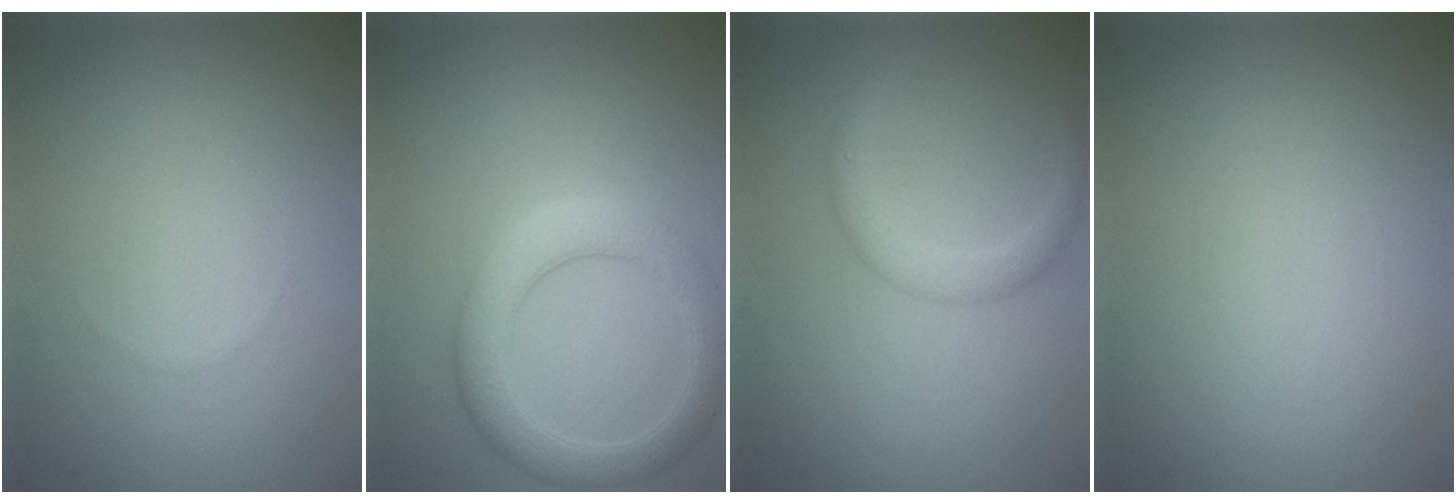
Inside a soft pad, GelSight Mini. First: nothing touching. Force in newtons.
{"total": 4.6, "press": 4.6, "slide": 0.6}
{"total": 2.3, "press": 2.3, "slide": 0.0}
{"total": 0.0}